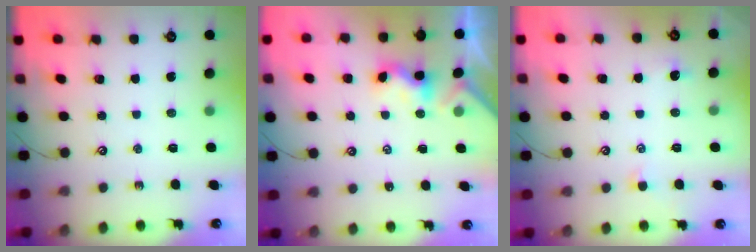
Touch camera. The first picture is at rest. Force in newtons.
{"total": 2.3, "press": 2.3, "slide": 0.3}
{"total": 0.8, "press": 0.5, "slide": 0.7}